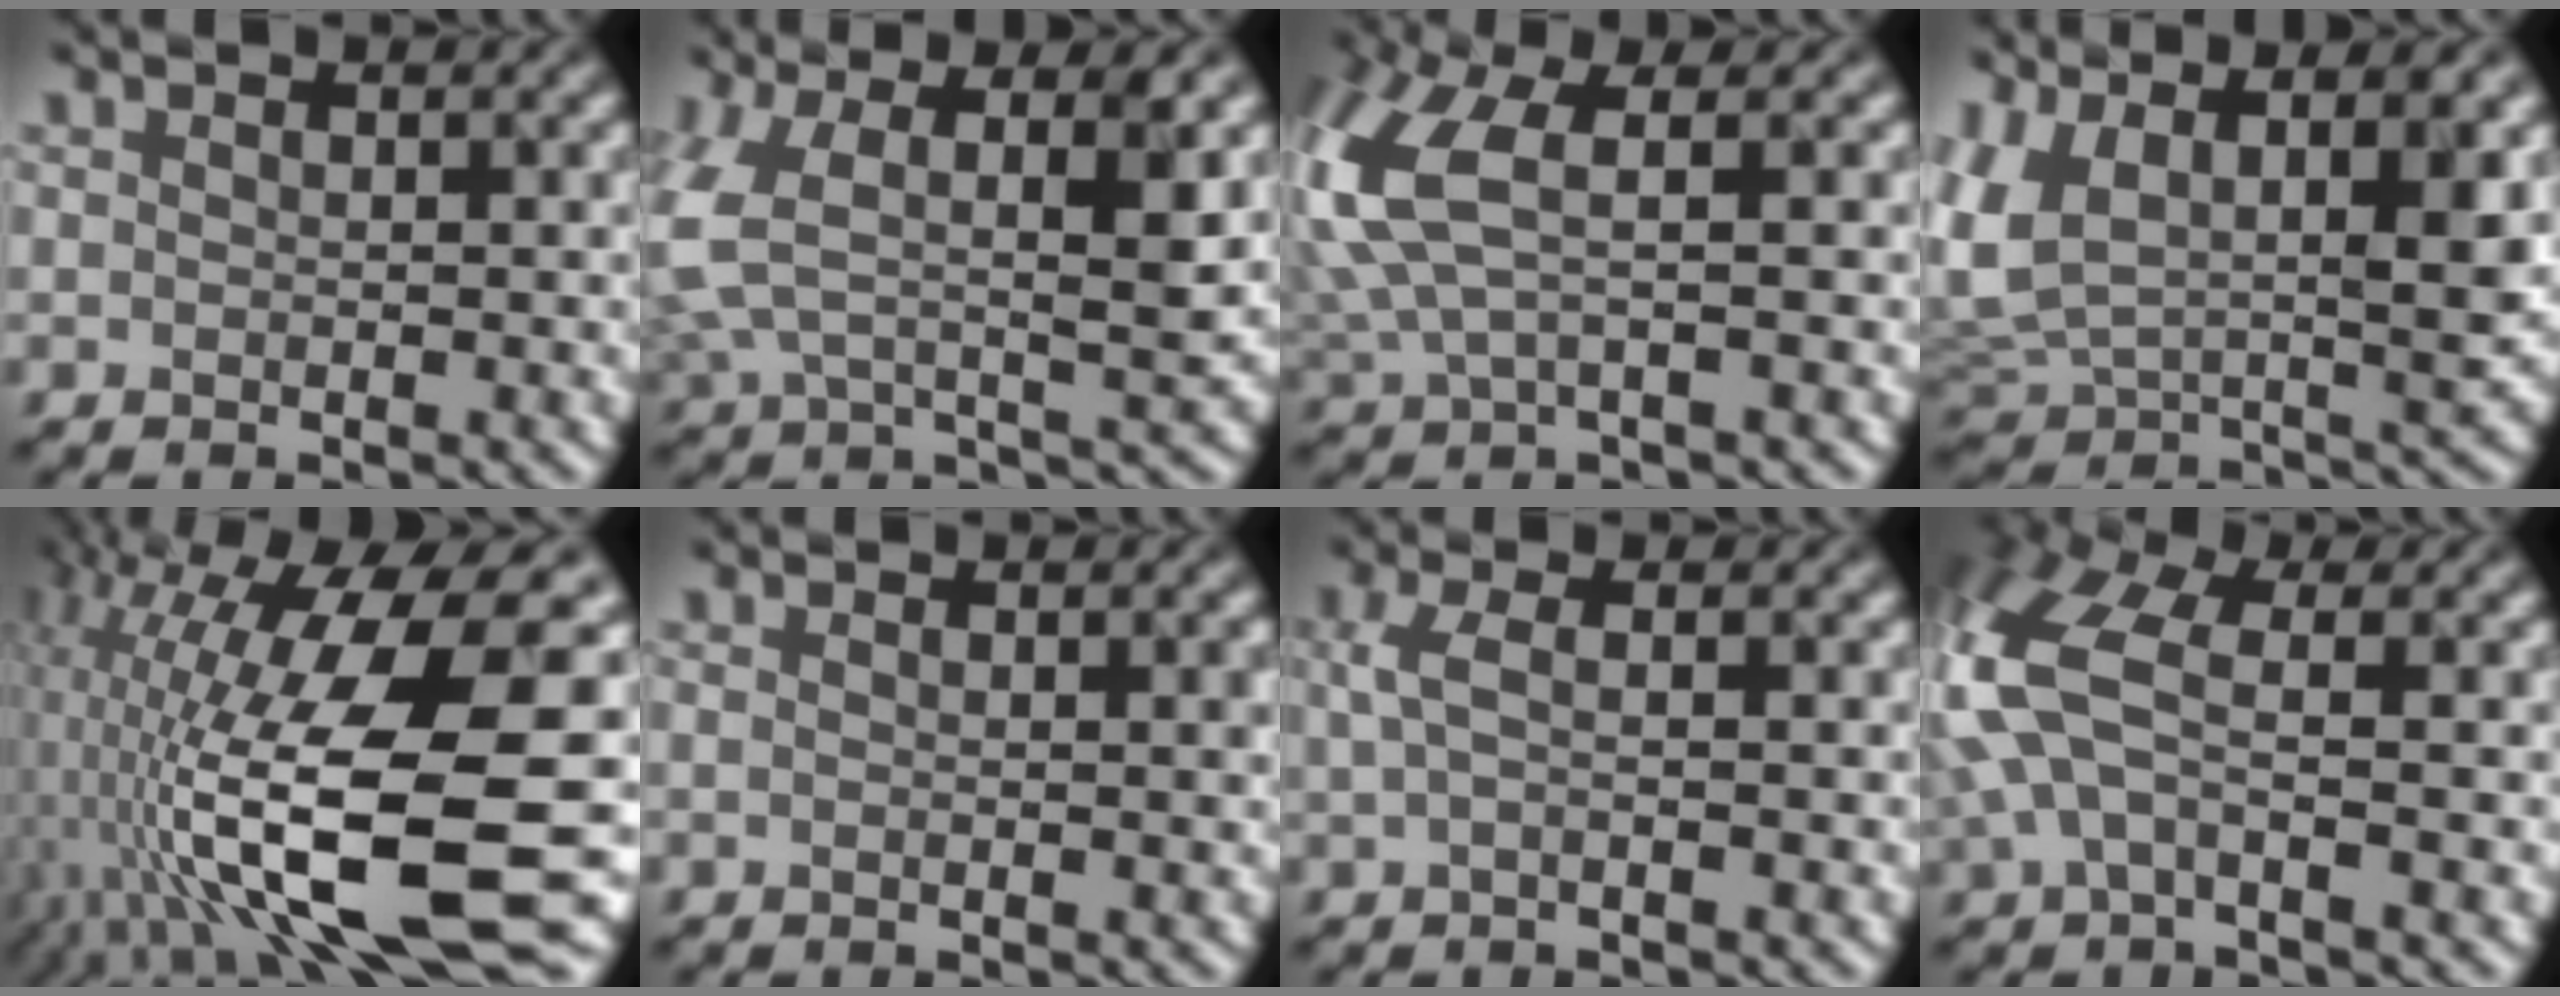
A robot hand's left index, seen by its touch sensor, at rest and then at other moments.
{"total": 8.4, "force": [1.8, 3.7, 7.4], "torque": [-0.169, -0.003, 0.030]}
{"total": 8.1, "force": [1.1, 3.6, 7.1], "torque": [-0.215, 0.000, 0.023]}
{"total": 10.4, "force": [3.4, 4.8, 8.6], "torque": [-0.206, -0.001, 0.065]}
{"total": 15.8, "force": [-1.4, 6.1, 14.5], "torque": [-0.272, -0.005, -0.025]}
{"total": 0.8, "force": [-0.1, 0.1, 0.8], "torque": [-0.012, -0.004, -0.006]}
{"total": 1.9, "force": [0.0, 0.5, 1.8], "torque": [-0.044, 0.000, -0.004]}
{"total": 7.0, "force": [0.8, 3.6, 5.9], "torque": [-0.173, 0.008, 0.002]}